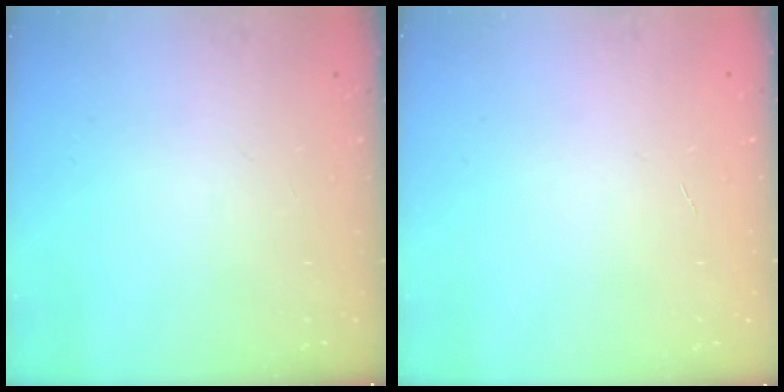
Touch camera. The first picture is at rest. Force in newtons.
{"total": 0.0}